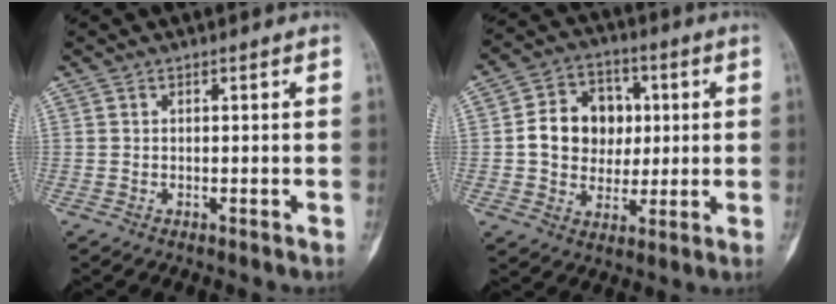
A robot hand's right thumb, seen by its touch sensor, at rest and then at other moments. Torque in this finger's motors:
{"motor_torque": [1.14, 1.04, 0.53, -0.36, 0.20]}